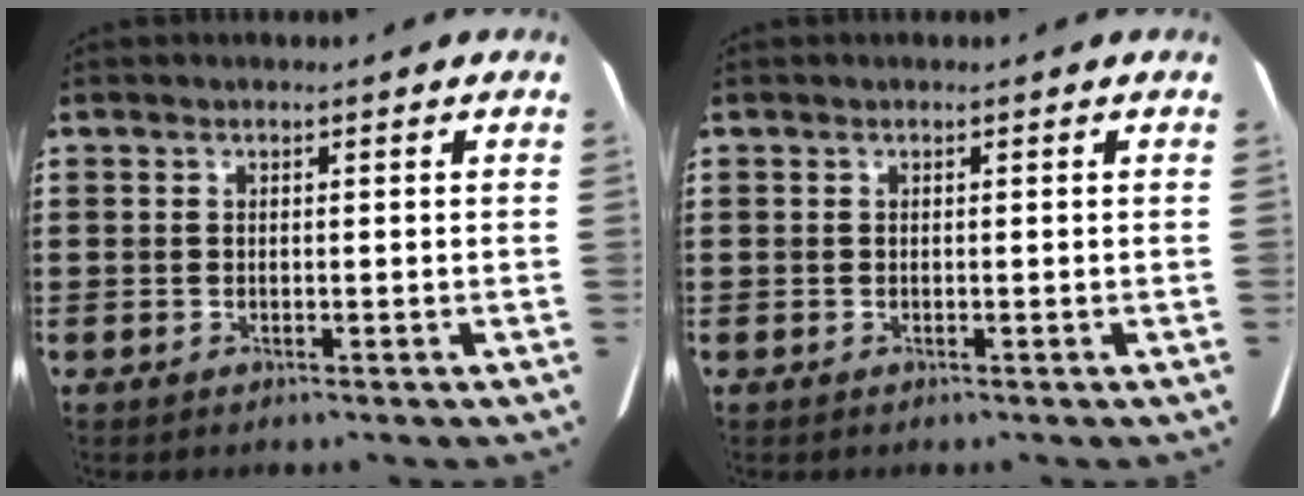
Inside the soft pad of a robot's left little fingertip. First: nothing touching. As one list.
[{"total": 0.0}]